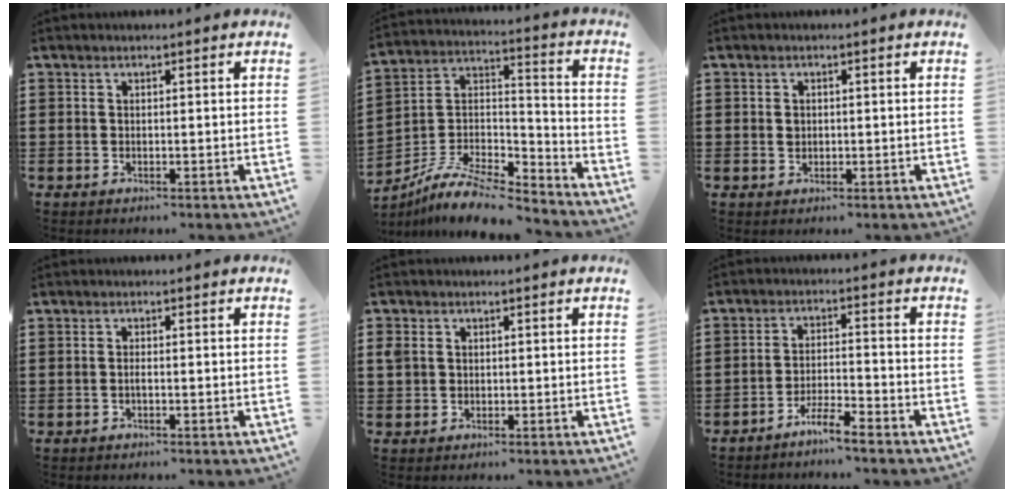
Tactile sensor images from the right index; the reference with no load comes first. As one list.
[{"total": 9.3, "force": [-7.8, 2.7, 4.4], "torque": [-0.097, 0.009, -0.160]}, {"total": 1.1, "force": [0.1, 0.7, 0.8], "torque": [-0.019, 0.002, 0.002]}, {"total": 0.9, "force": [-0.4, -0.1, 0.8], "torque": [-0.016, -0.007, -0.006]}, {"total": 2.1, "force": [0.5, 1.8, 1.0], "torque": [-0.025, 0.009, 0.009]}, {"total": 4.1, "force": [-3.7, -0.2, 1.8], "torque": [-0.040, 0.002, -0.073]}]